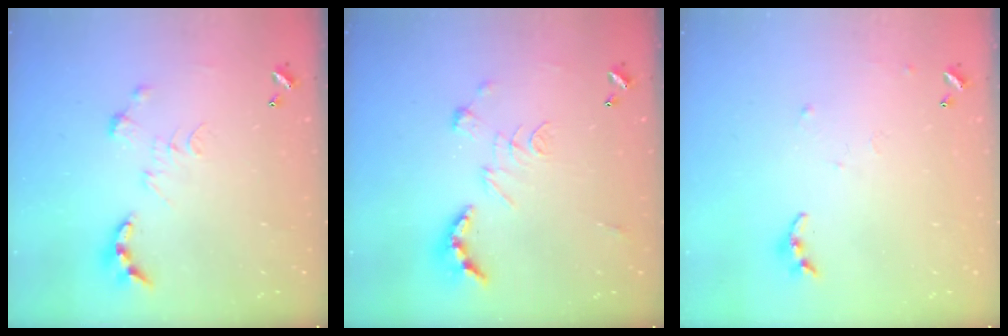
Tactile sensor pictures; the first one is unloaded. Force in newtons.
{"total": 2.5, "press": 2.0, "slide": 1.5}
{"total": 5.7, "press": 5.6, "slide": 0.6}